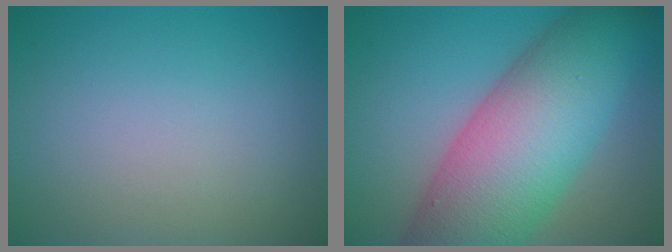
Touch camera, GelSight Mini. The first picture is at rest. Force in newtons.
{"total": 13.6, "press": 13.6, "slide": 0.5}